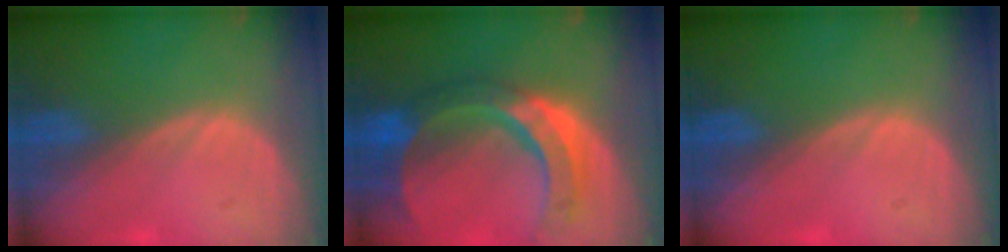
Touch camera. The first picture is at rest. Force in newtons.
{"total": 11.3, "press": 9.5, "slide": 6.0}
{"total": 0.0}